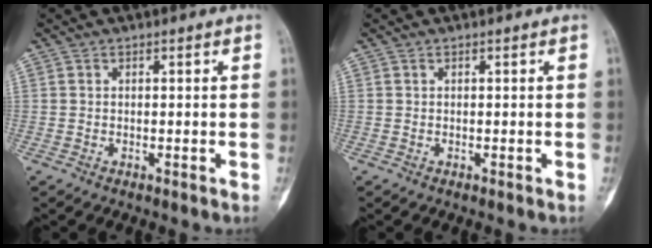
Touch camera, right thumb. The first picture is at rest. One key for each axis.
{"total": 0.0}